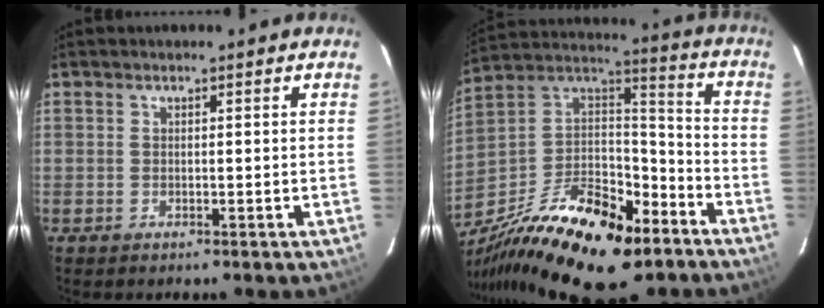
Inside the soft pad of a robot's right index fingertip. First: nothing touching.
{"total": 31.7, "force": [-19.6, 13.3, 21.1], "torque": [-0.405, -0.026, -0.311]}